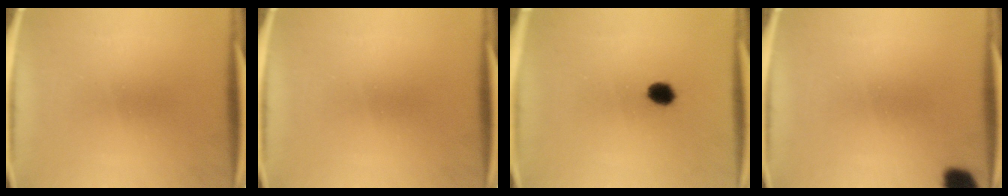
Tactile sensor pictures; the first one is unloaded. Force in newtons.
{"total": 0.0}
{"total": 4.1}
{"total": 5.0}